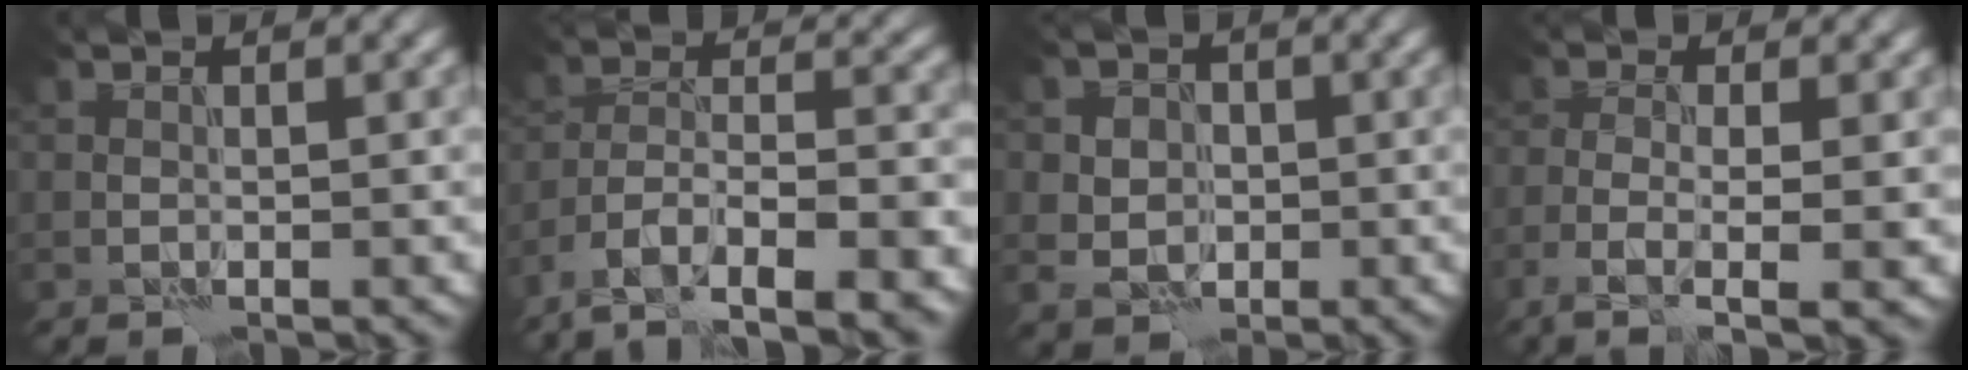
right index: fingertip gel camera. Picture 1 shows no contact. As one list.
[{"total": 8.8, "force": [-6.9, 2.4, 4.9], "torque": [-0.071, -0.003, -0.117]}, {"total": 3.7, "force": [0.0, 3.4, 1.6], "torque": [-0.010, 0.011, -0.018]}, {"total": 3.7, "force": [-1.5, 0.7, 3.3], "torque": [-0.059, -0.004, -0.032]}]